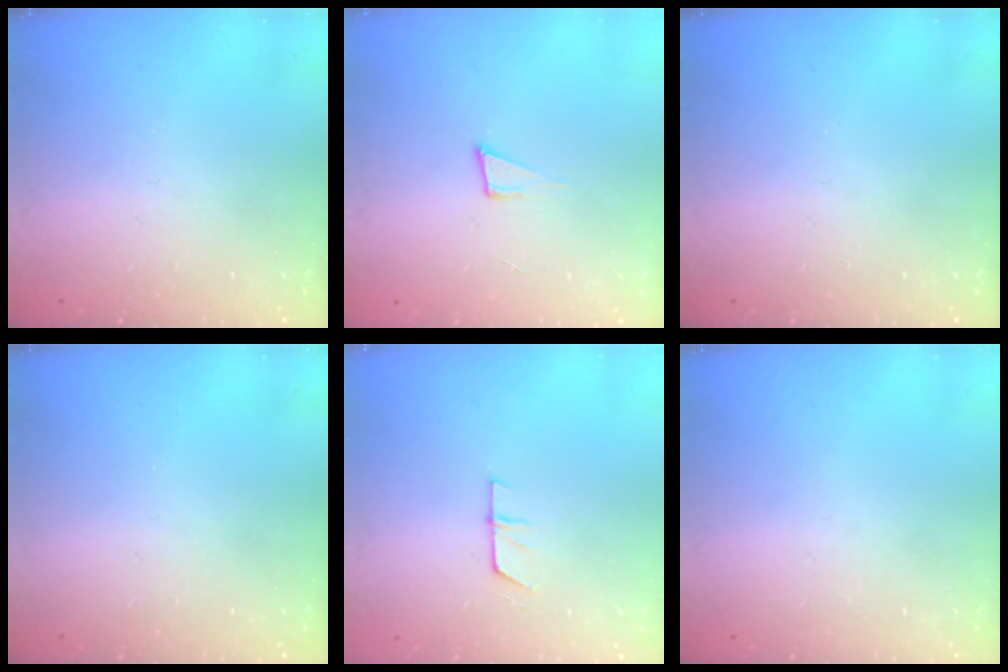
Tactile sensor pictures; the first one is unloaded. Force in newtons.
{"total": 5.7, "press": 4.5, "slide": 3.4}
{"total": 0.0}
{"total": 0.0}
{"total": 5.4, "press": 5.4, "slide": 0.4}
{"total": 0.0}